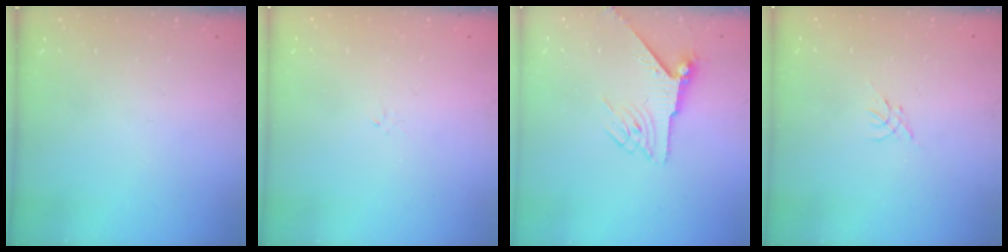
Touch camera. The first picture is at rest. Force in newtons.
{"total": 0.0}
{"total": 6.0, "press": 6.0, "slide": 0.7}
{"total": 0.0}